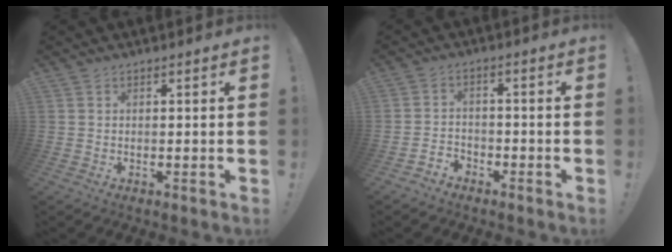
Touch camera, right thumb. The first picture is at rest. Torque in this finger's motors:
{"motor_torque": [0.42, -0.40, -0.19, 0.13, 0.00]}